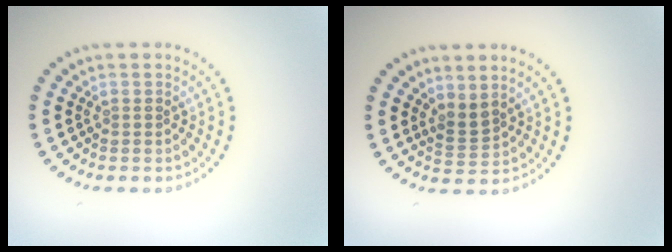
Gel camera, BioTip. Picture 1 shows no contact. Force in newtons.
{"total": 1.7, "press": 1.3, "slide": 1.2}